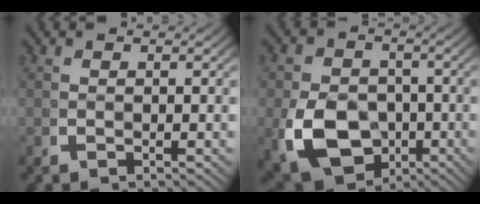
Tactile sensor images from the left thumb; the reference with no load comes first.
{"total": 10.1, "force": [-3.3, 8.0, 5.1], "torque": [-0.114, -0.053, -0.033]}